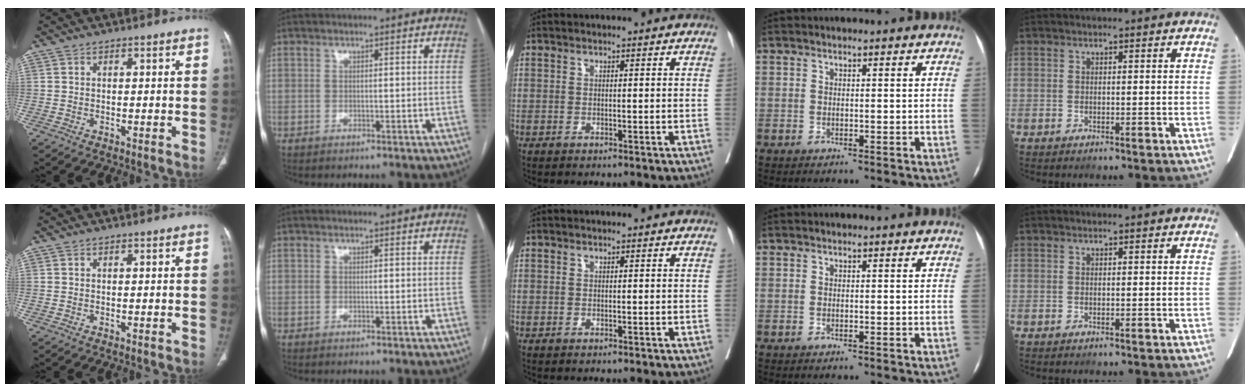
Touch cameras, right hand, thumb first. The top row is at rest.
{}